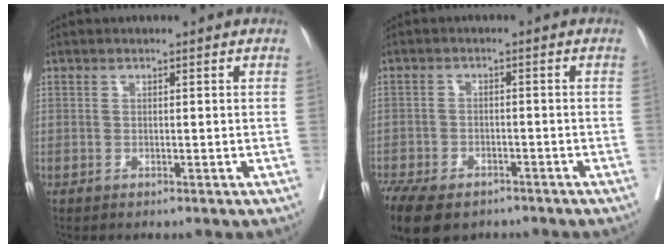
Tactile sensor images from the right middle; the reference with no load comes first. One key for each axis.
{"total": 13.9, "fx": -9.8, "fy": 7.1, "fz": 6.9, "tx": -0.168, "ty": -0.016, "tz": -0.145}